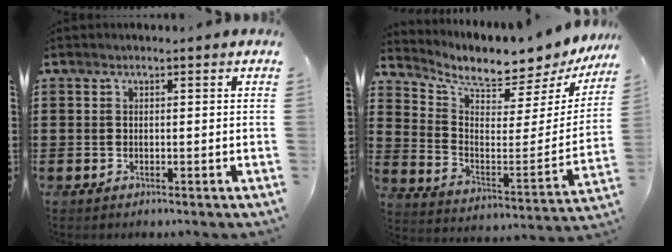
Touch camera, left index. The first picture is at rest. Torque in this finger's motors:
{"motor_torque": [2.14, 0.00, 0.33, 0.07]}